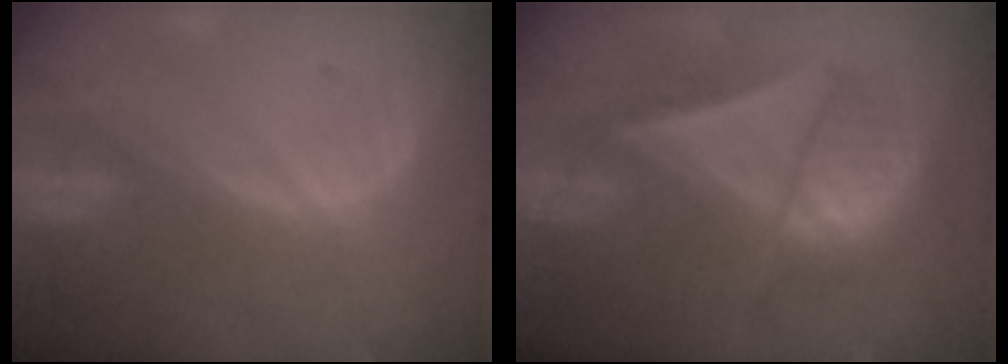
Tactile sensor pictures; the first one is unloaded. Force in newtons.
{"total": 7.1, "press": 7.0, "slide": 0.9}